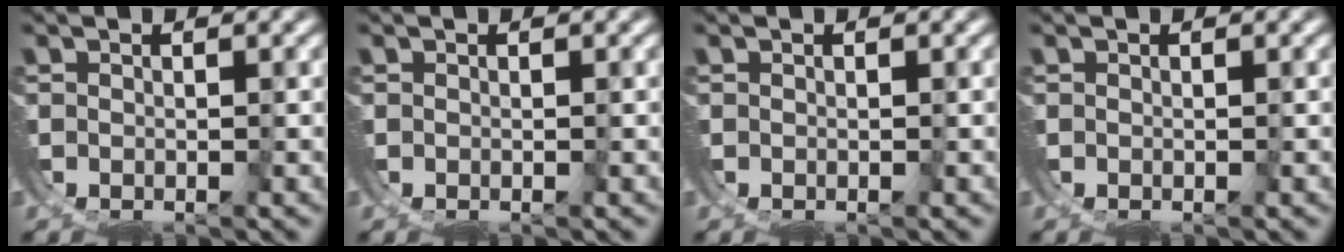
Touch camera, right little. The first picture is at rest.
{"total": 0.0}
{"total": 0.0}
{"total": 0.0}